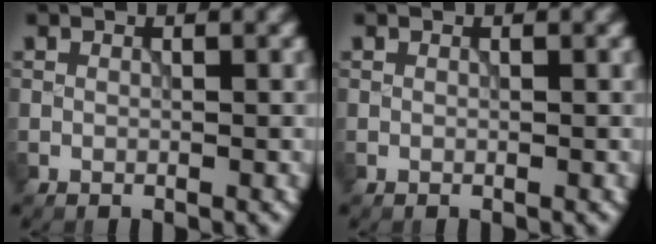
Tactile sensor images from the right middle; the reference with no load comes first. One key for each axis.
{"total": 0.0}